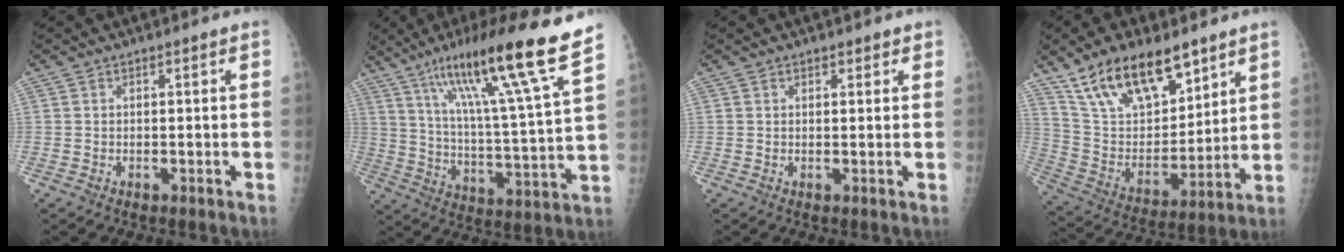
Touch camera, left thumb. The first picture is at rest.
{"total": 21.2, "force": [13.9, 0.5, 15.9], "torque": [-0.240, -0.055, 0.227]}
{"total": 1.6, "force": [1.1, 1.1, 0.4], "torque": [0.012, -0.005, 0.011]}
{"total": 19.7, "force": [13.2, 9.0, 11.6], "torque": [-0.162, -0.054, 0.249]}